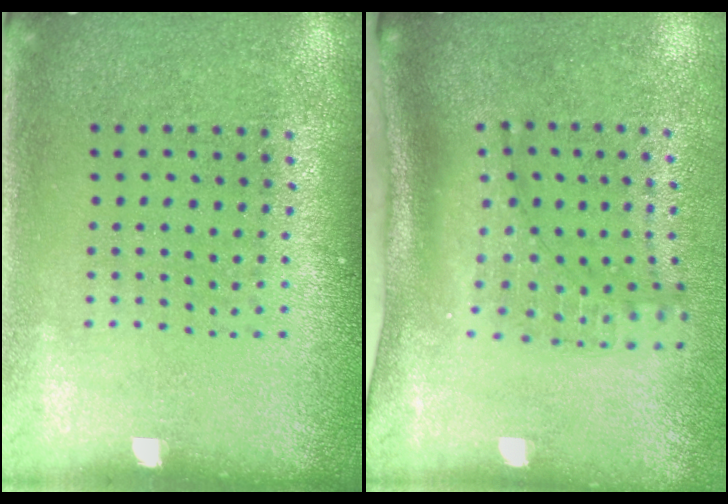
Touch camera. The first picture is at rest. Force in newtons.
{"total": 2.1, "press": 1.5, "slide": 1.5}